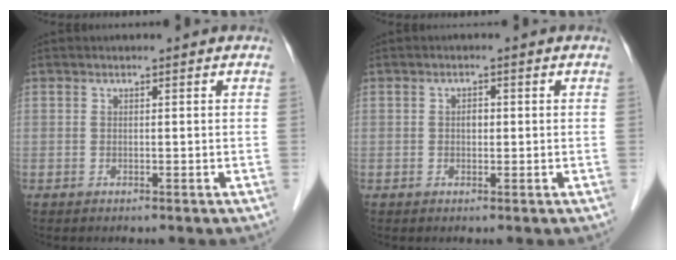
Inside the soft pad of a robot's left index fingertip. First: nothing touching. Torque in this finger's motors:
{"motor_torque": [0.03, 0.03, 0.02, 0.00]}